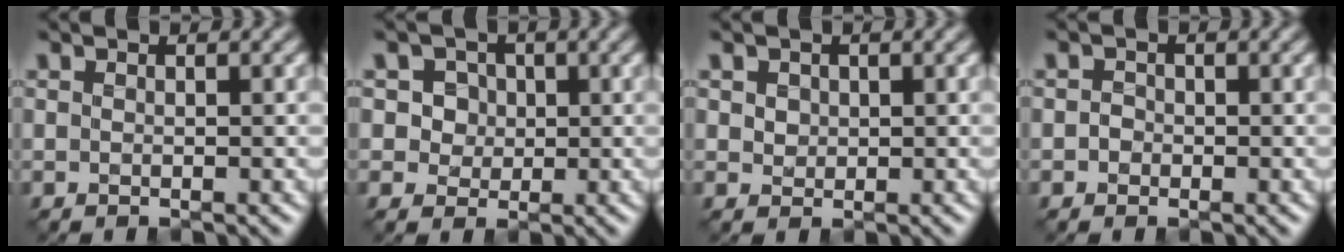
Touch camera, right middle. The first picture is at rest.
{"total": 4.6, "force": [1.6, 3.8, 2.0], "torque": [-0.034, 0.004, 0.017]}
{"total": 2.0, "force": [0.8, 1.6, 1.0], "torque": [-0.033, 0.002, 0.021]}
{"total": 1.0, "force": [-0.4, 0.9, 0.3], "torque": [0.002, 0.000, -0.014]}